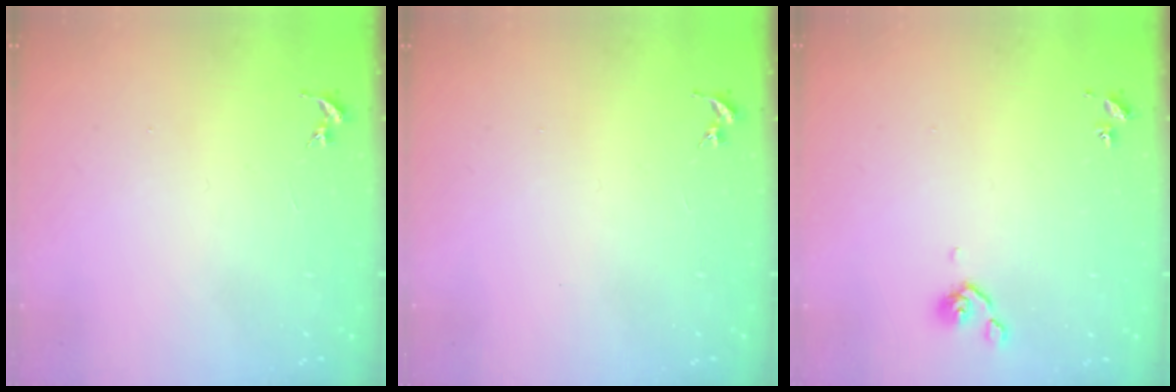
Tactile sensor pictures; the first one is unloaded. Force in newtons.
{"total": 0.0}
{"total": 5.0, "press": 4.9, "slide": 1.2}